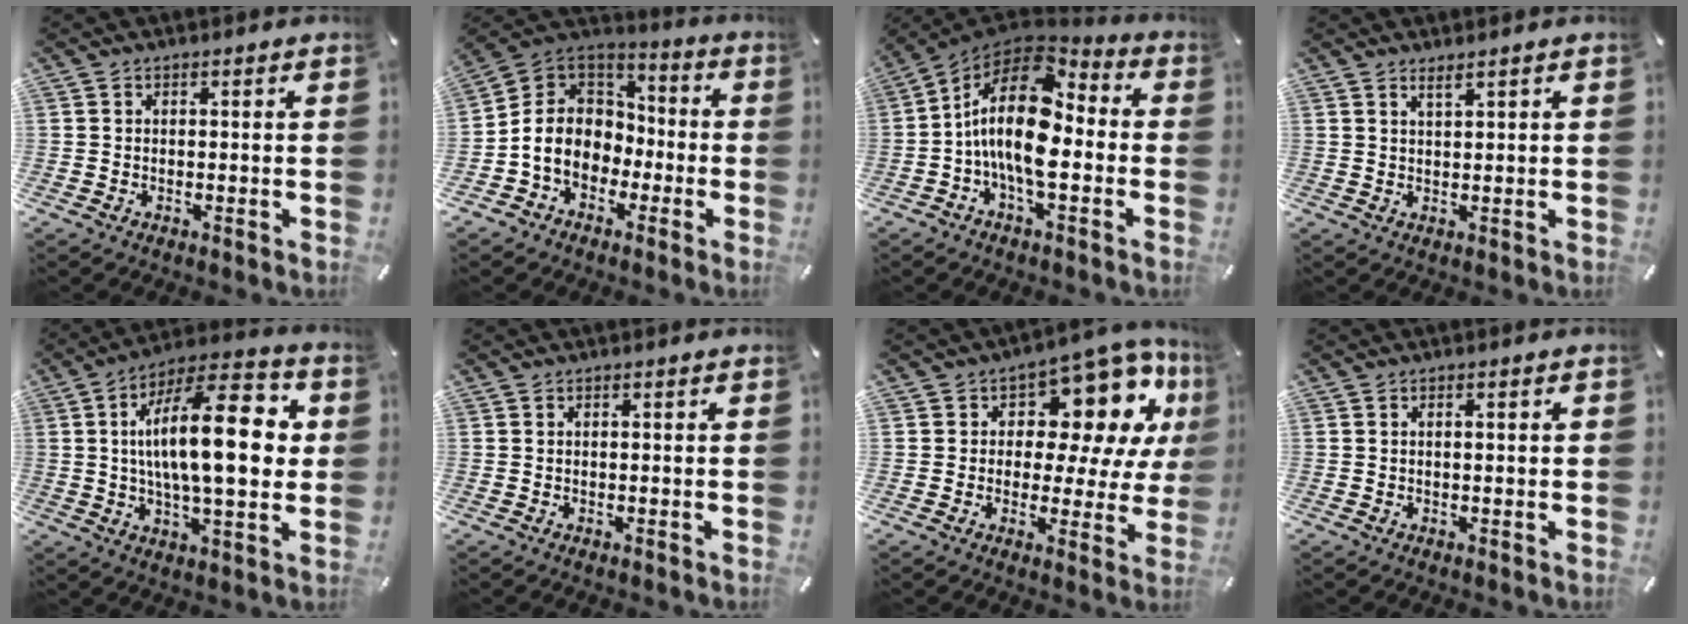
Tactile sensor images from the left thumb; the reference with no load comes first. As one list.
[{"total": 10.9, "force": [-3.7, 9.5, 4.0], "torque": [-0.112, 0.019, -0.066]}, {"total": 17.1, "force": [-0.7, 8.6, 14.8], "torque": [-0.297, -0.006, -0.012]}, {"total": 1.8, "force": [1.4, 0.2, 1.0], "torque": [-0.021, -0.001, 0.026]}, {"total": 22.4, "force": [3.3, 8.2, 20.6], "torque": [-0.360, -0.005, 0.039]}, {"total": 0.0}, {"total": 12.7, "force": [7.5, 7.0, 7.5], "torque": [-0.095, -0.075, 0.127]}, {"total": 1.4, "force": [0.2, 0.3, 1.4], "torque": [-0.027, 0.001, 0.002]}]